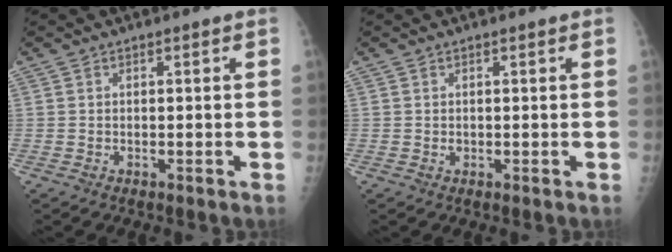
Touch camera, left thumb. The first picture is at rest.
{"total": 0.7, "force": [0.2, 0.6, 0.3], "torque": [-0.001, 0.000, 0.003]}